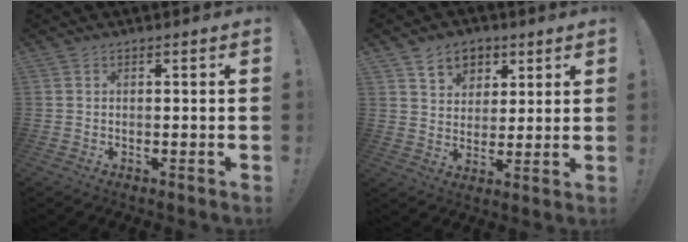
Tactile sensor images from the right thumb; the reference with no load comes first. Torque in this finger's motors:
{"motor_torque": [-0.45, 0.45, 0.03, 0.02, 0.00]}